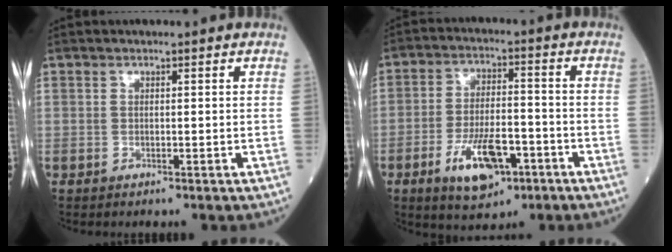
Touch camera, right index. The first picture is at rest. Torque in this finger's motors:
{"motor_torque": [0.34, -0.16, 0.18, 0.10]}